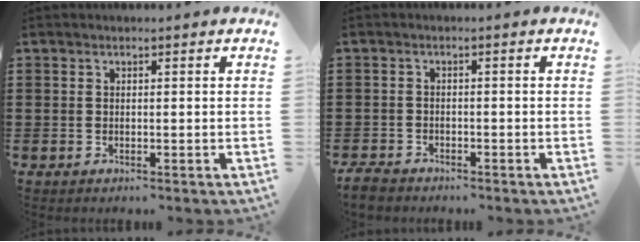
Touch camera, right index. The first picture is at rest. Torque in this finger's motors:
{"motor_torque": [-0.43, 0.46, -0.18, -0.21]}